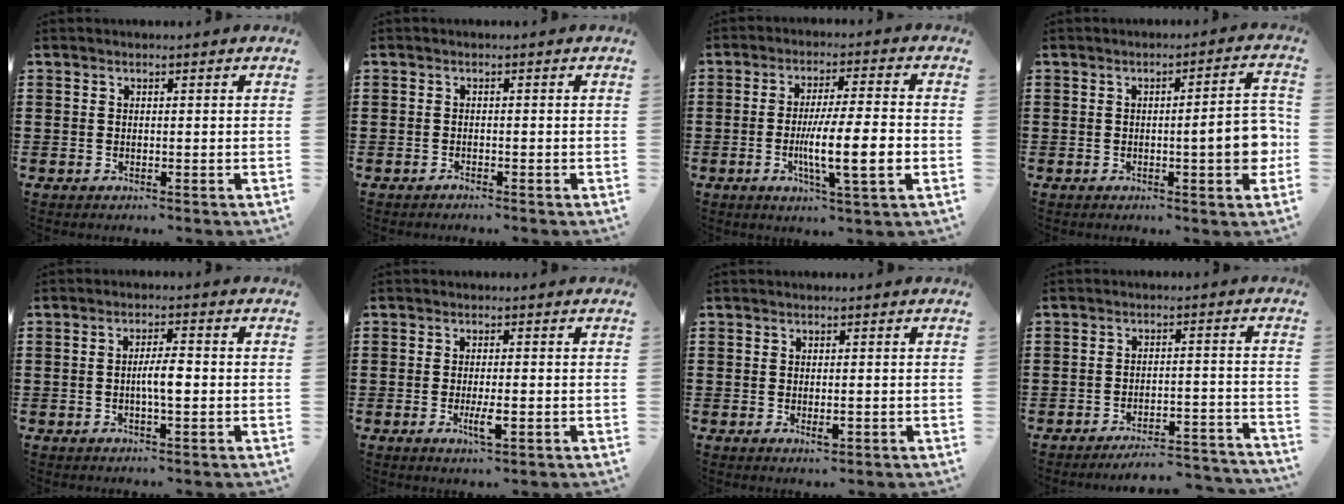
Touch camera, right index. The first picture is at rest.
{"total": 0.7, "force": [-0.7, 0.2, 0.1], "torque": [-0.004, 0.001, -0.015]}
{"total": 10.3, "force": [-2.3, 1.6, 9.9], "torque": [-0.169, -0.012, -0.042]}
{"total": 6.7, "force": [-0.8, 1.0, 6.6], "torque": [-0.087, -0.010, -0.019]}
{"total": 4.0, "force": [-0.5, 0.8, 3.9], "torque": [-0.076, 0.000, -0.012]}
{"total": 3.8, "force": [-1.2, 0.8, 3.5], "torque": [-0.072, -0.007, -0.025]}
{"total": 1.5, "force": [-0.3, 0.5, 1.4], "torque": [-0.025, -0.002, -0.006]}
{"total": 4.5, "force": [-4.4, 0.2, 1.3], "torque": [-0.024, -0.003, -0.086]}